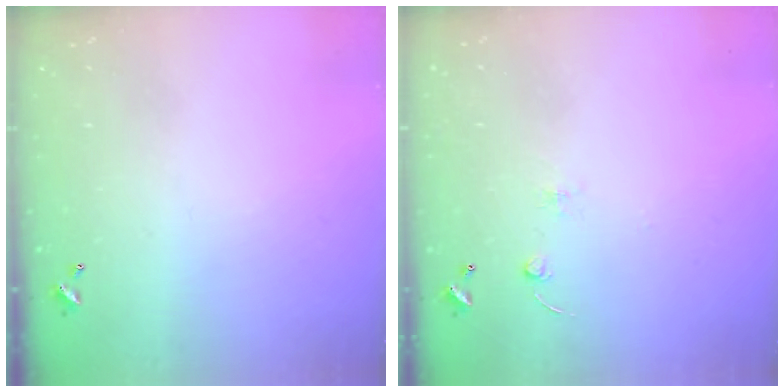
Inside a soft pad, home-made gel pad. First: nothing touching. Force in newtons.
{"total": 2.5, "press": 2.4, "slide": 0.8}